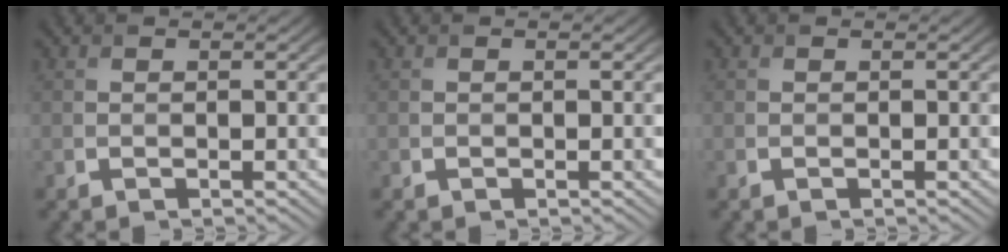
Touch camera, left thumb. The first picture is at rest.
{"total": 0.0}
{"total": 0.0}